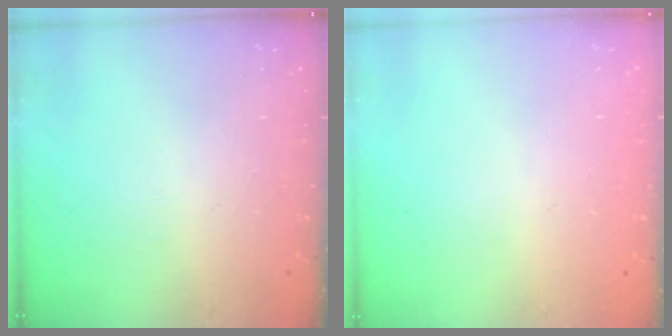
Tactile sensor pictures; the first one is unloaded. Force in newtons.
{"total": 0.0}